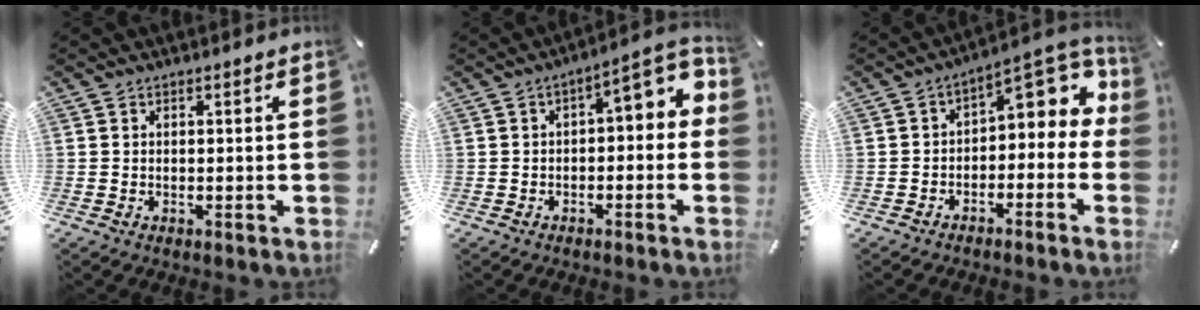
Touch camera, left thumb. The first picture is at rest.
{"total": 7.0, "force": [0.8, 3.5, 6.0], "torque": [-0.073, -0.018, 0.004]}
{"total": 8.7, "force": [2.2, 5.2, 6.6], "torque": [-0.078, -0.025, 0.037]}